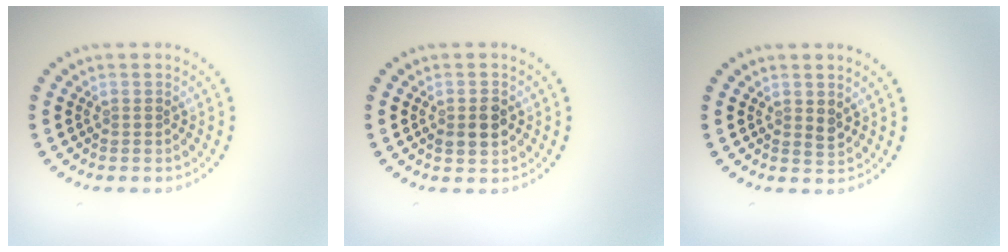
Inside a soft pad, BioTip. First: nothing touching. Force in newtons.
{"total": 2.2, "press": 2.1, "slide": 0.2}
{"total": 1.0, "press": 1.0, "slide": 0.3}